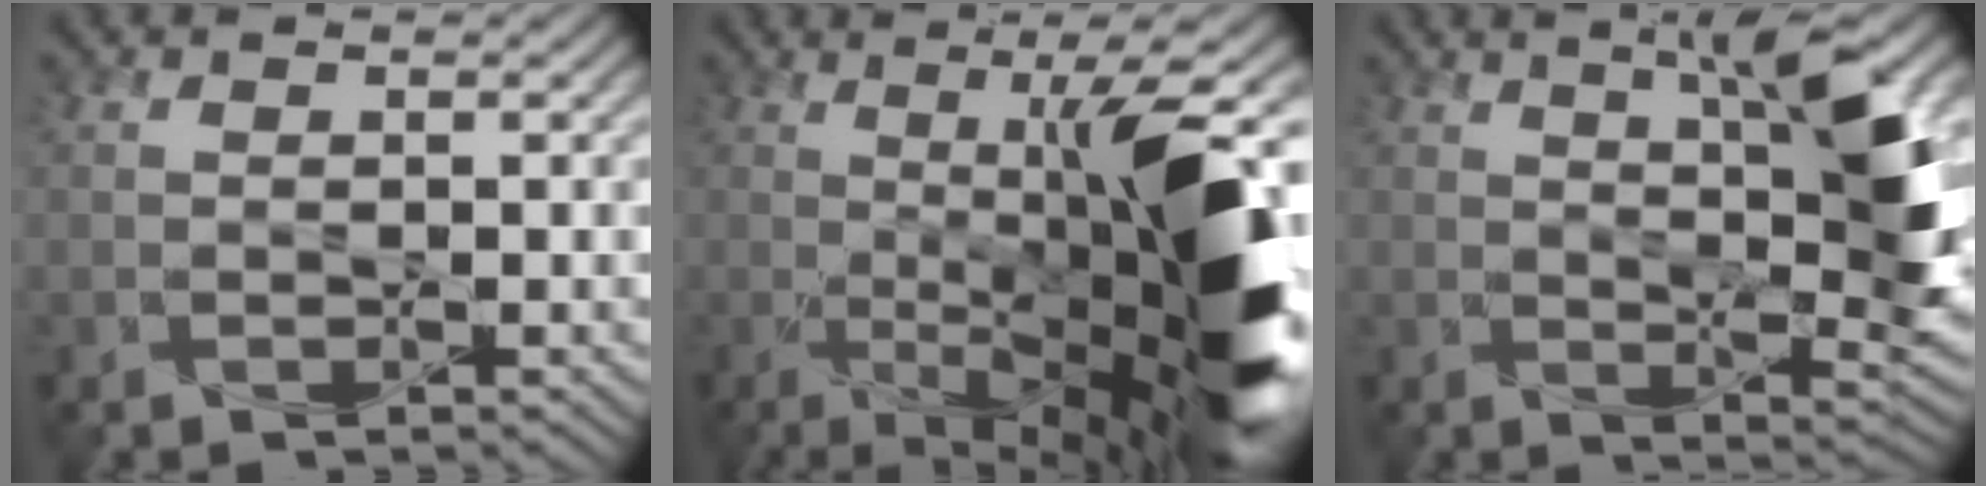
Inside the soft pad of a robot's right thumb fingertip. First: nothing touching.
{"total": 16.4, "force": [-1.6, 4.1, 15.8], "torque": [-0.227, -0.001, -0.012]}
{"total": 10.5, "force": [3.1, 2.6, 9.7], "torque": [-0.150, 0.000, 0.054]}